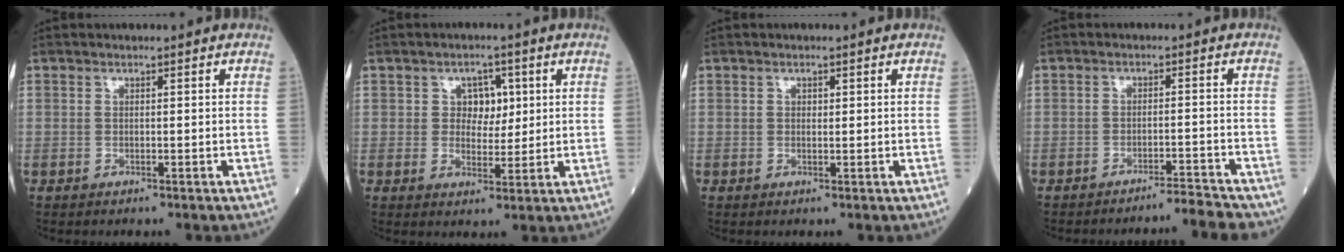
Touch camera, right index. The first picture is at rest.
{"total": 4.2, "force": [1.2, 3.1, 2.6], "torque": [-0.030, 0.006, 0.018]}
{"total": 0.7, "force": [0.2, 0.4, 0.4], "torque": [-0.008, -0.001, 0.004]}
{"total": 4.1, "force": [-4.0, -1.0, 0.2], "torque": [0.008, -0.004, -0.058]}